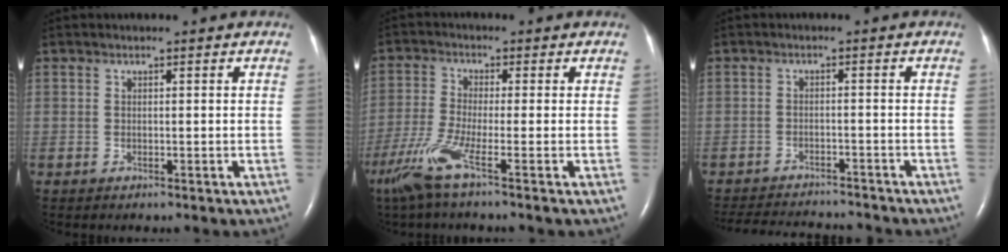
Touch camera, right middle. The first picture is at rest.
{"total": 6.8, "force": [-4.0, -0.6, 5.5], "torque": [-0.125, -0.024, -0.087]}
{"total": 11.7, "force": [-11.1, 1.7, 3.2], "torque": [-0.063, -0.001, -0.153]}